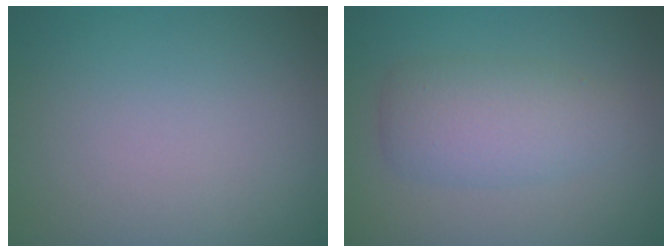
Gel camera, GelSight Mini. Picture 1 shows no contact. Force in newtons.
{"total": 3.7, "press": 3.7, "slide": 0.1}